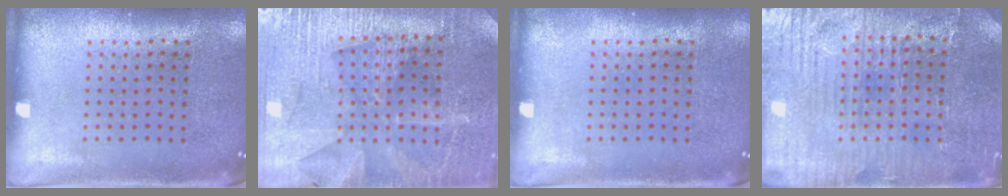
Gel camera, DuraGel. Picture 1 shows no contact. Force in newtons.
{"total": 3.3, "press": 3.3, "slide": 0.7}
{"total": 0.0}
{"total": 4.1, "press": 4.0, "slide": 0.9}